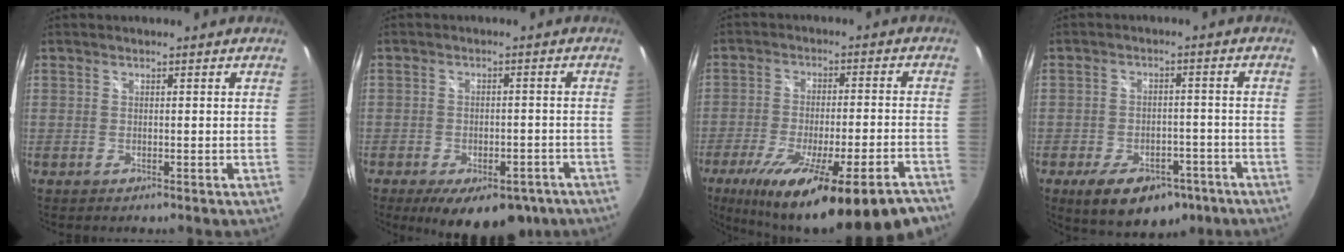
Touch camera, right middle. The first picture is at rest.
{"total": 13.4, "force": [-9.0, 6.4, 7.7], "torque": [-0.137, -0.008, -0.114]}
{"total": 23.4, "force": [-17.2, 3.5, 15.5], "torque": [-0.267, -0.067, -0.255]}
{"total": 12.9, "force": [-8.1, 7.1, 7.1], "torque": [-0.143, -0.004, -0.106]}